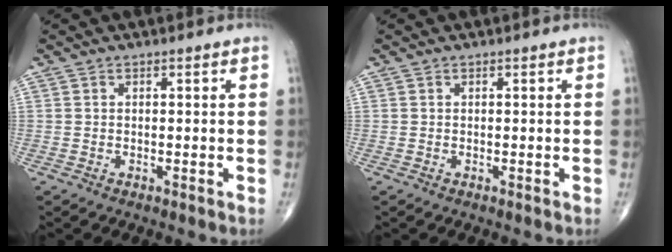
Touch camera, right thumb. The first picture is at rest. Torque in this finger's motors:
{"motor_torque": [0.00, 0.00, -0.02, -0.02, 0.00]}